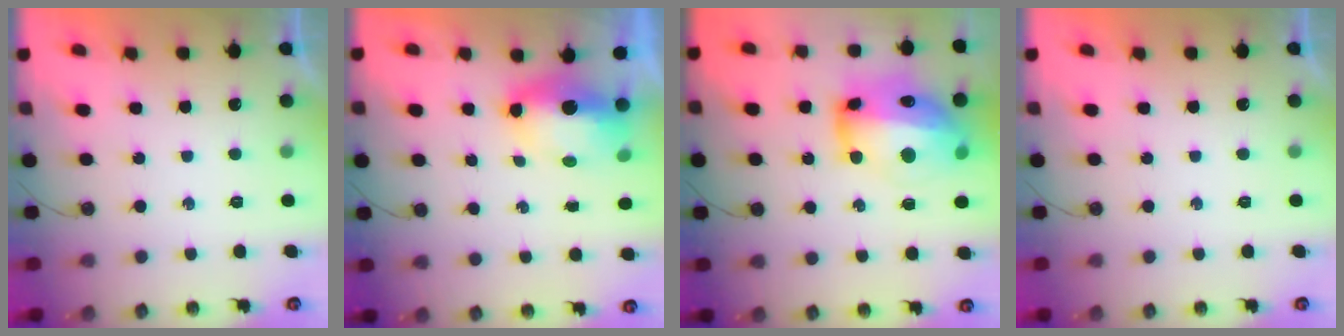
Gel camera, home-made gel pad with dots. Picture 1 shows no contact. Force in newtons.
{"total": 7.8, "press": 7.7, "slide": 1.4}
{"total": 20.1, "press": 20.0, "slide": 2.2}
{"total": 0.0}